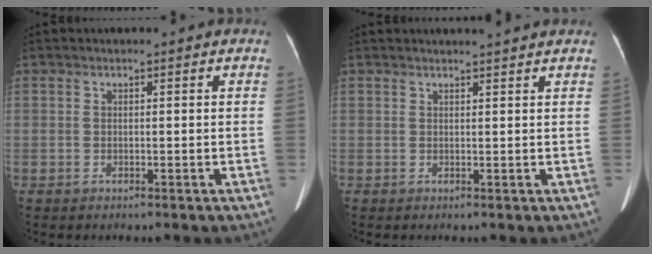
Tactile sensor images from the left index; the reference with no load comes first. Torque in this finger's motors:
{"motor_torque": [-0.23, -0.21, 0.06, 0.02]}